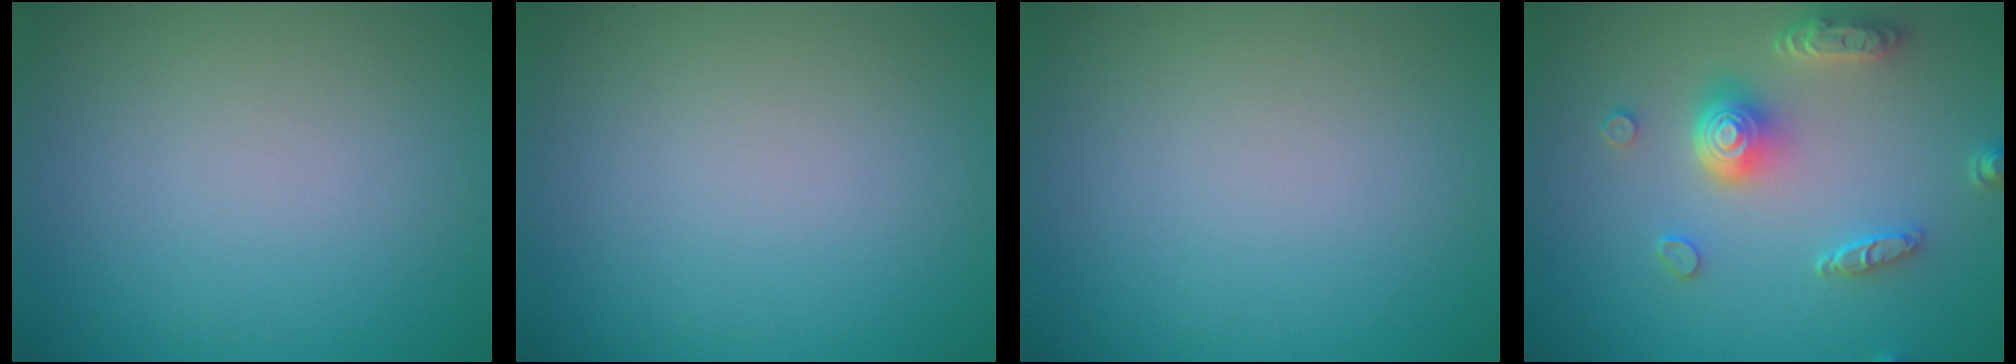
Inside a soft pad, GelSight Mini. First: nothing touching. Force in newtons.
{"total": 0.0}
{"total": 0.0}
{"total": 5.0, "press": 4.0, "slide": 3.1}